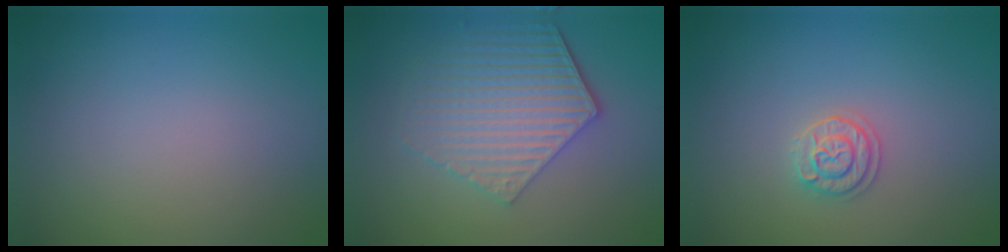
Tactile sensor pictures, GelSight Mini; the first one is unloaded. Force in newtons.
{"total": 5.5, "press": 4.3, "slide": 3.3}
{"total": 1.9, "press": 1.9, "slide": 0.2}